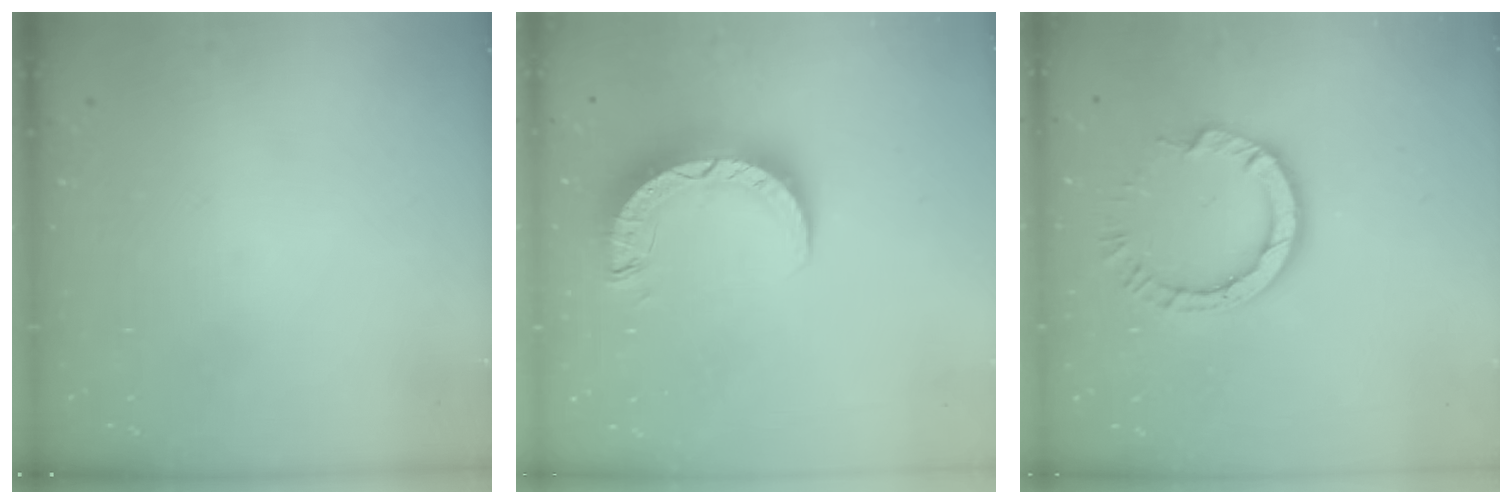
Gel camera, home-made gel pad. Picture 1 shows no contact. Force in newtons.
{"total": 8.8, "press": 8.8, "slide": 0.8}
{"total": 9.2, "press": 9.1, "slide": 0.8}